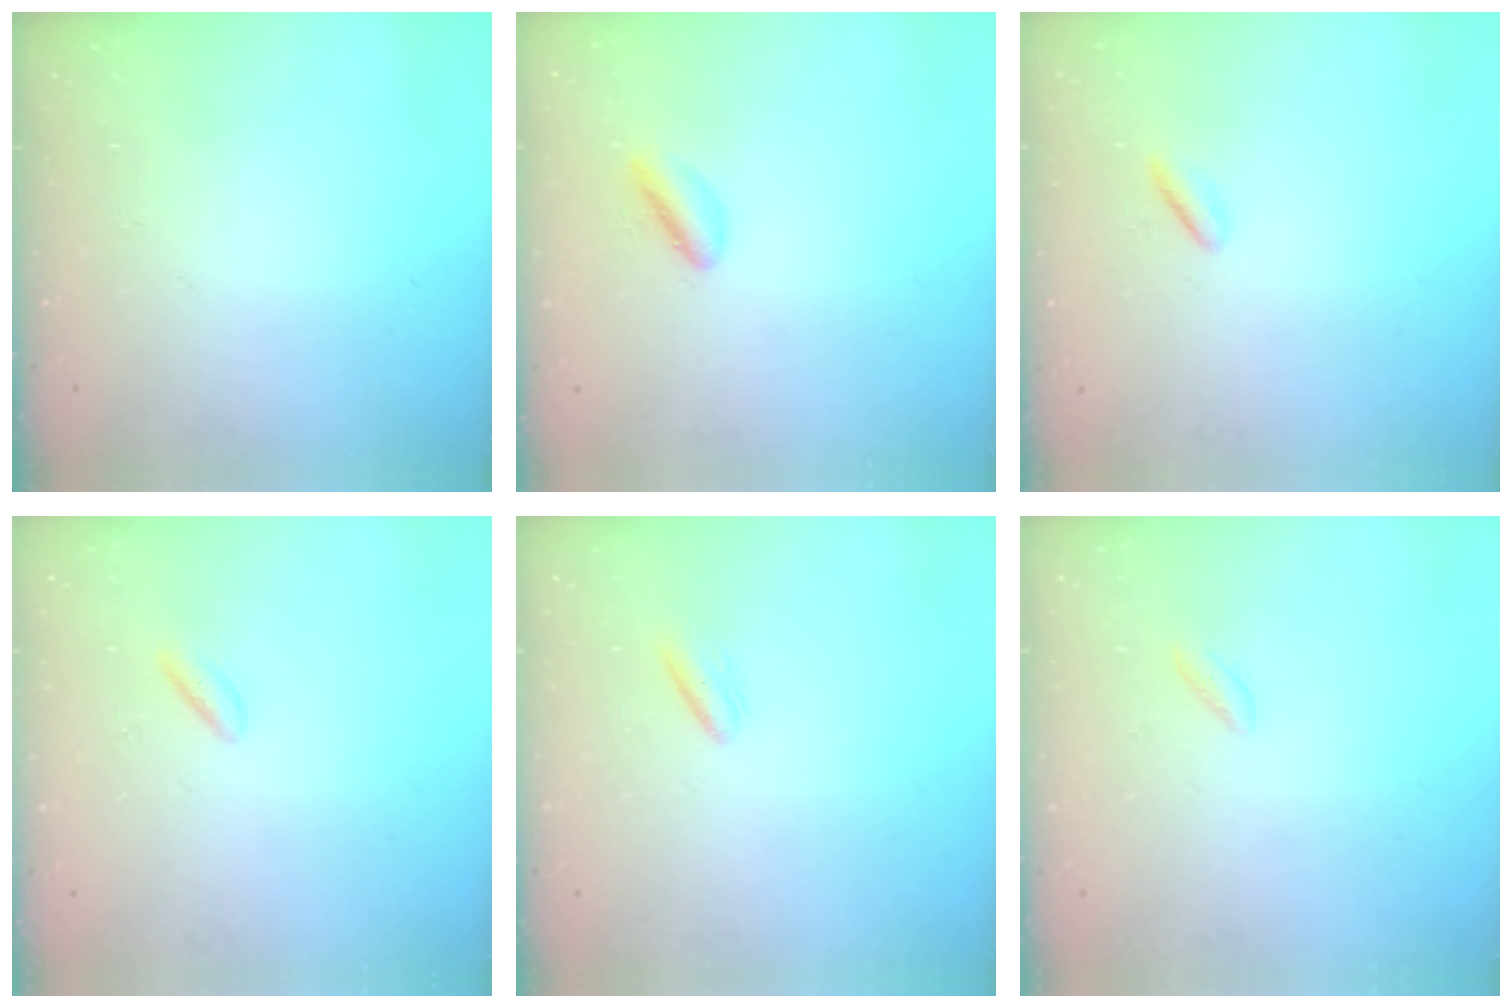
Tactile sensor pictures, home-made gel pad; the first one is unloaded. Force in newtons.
{"total": 3.8, "press": 3.5, "slide": 1.4}
{"total": 1.0, "press": 0.7, "slide": 0.6}
{"total": 1.7, "press": 1.3, "slide": 1.1}
{"total": 2.9, "press": 2.7, "slide": 1.1}
{"total": 0.7, "press": 0.5, "slide": 0.6}